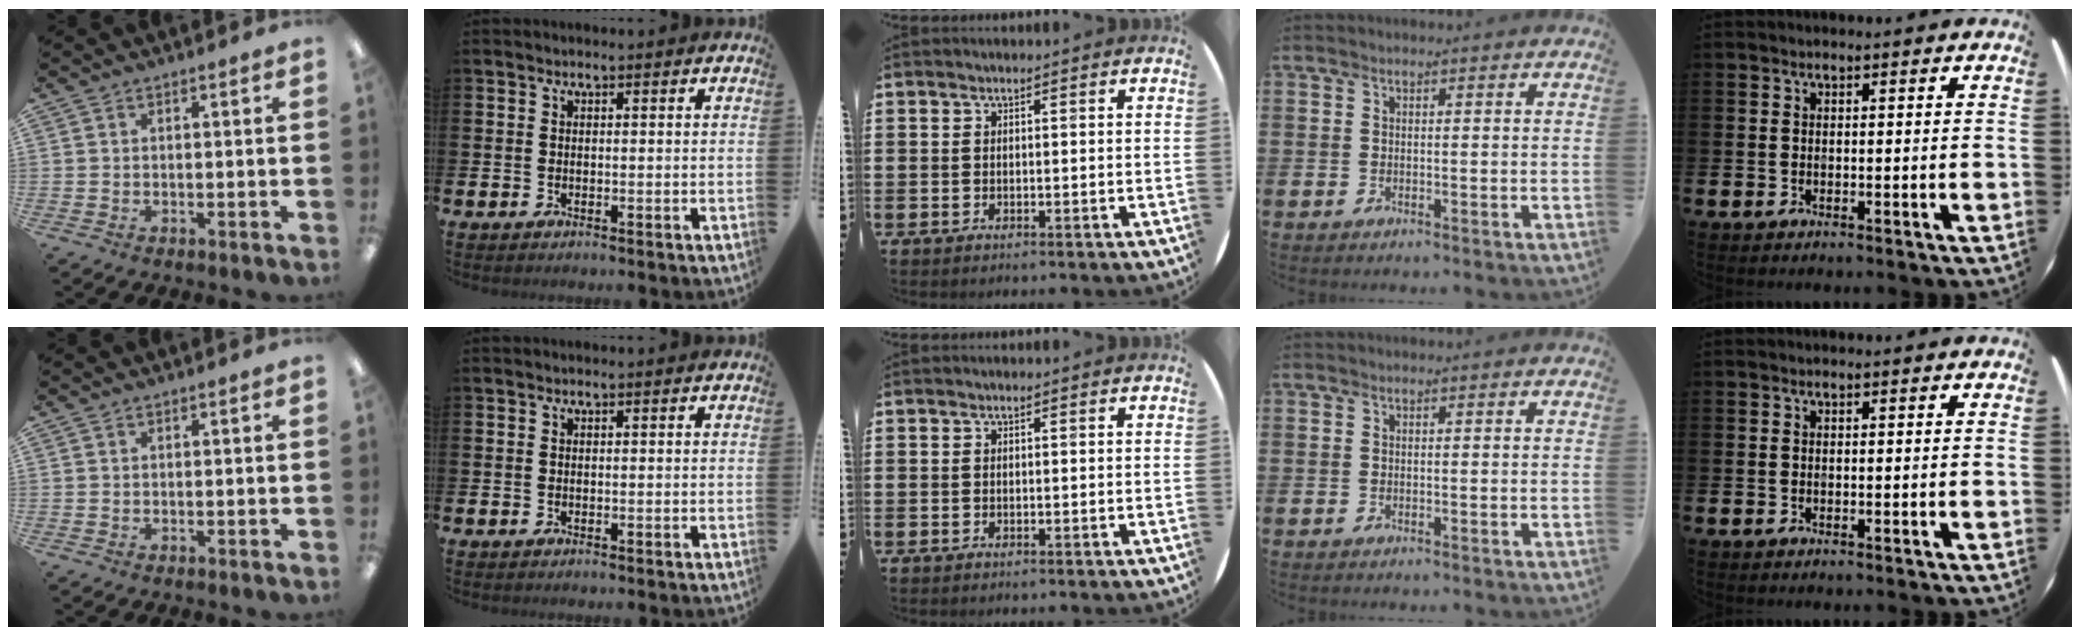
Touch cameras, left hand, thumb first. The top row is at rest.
{}